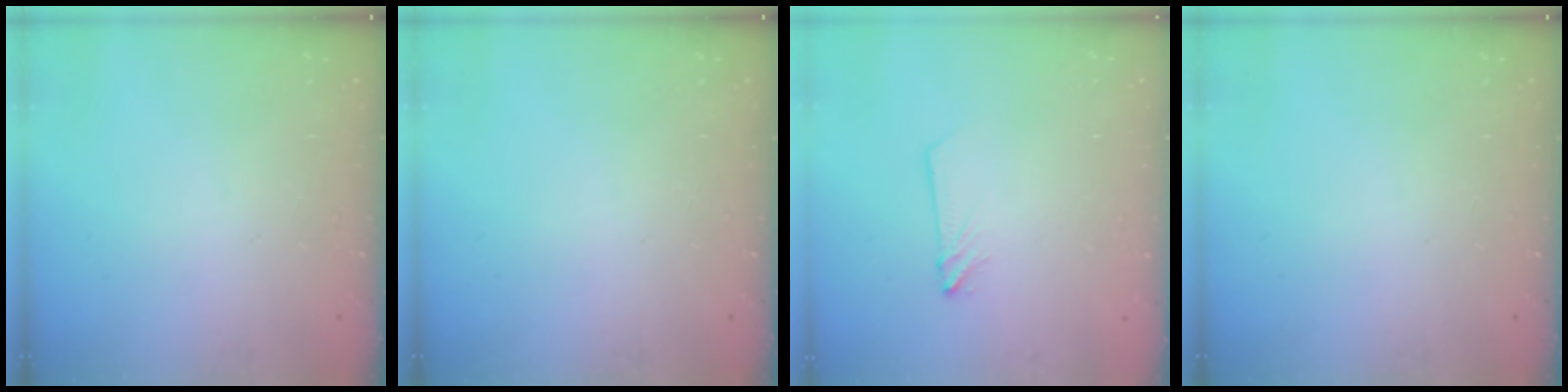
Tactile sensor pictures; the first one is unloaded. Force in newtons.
{"total": 0.0}
{"total": 2.8, "press": 2.8, "slide": 0.3}
{"total": 0.0}